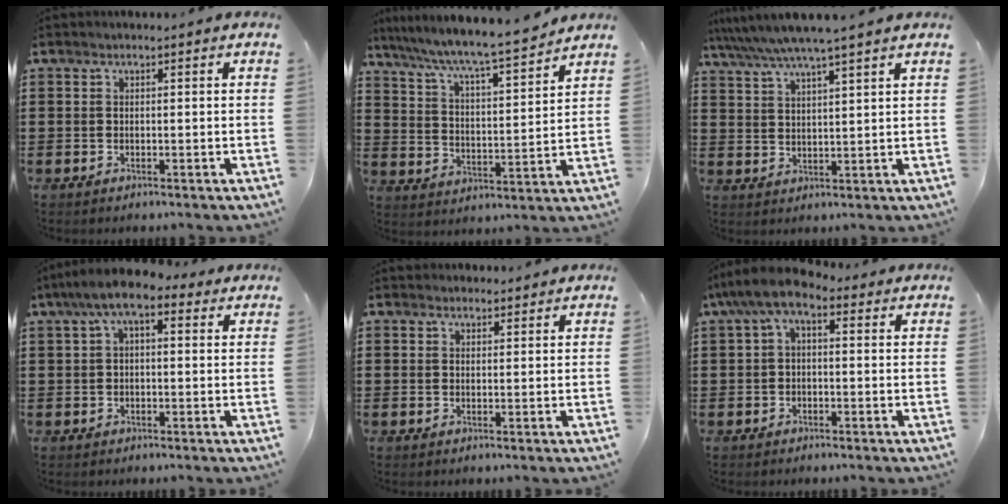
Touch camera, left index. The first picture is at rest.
{"total": 6.4, "force": [5.8, -0.1, 2.7], "torque": [-0.078, -0.040, 0.092]}
{"total": 5.6, "force": [4.8, -0.3, 2.7], "torque": [-0.069, -0.021, 0.084]}
{"total": 6.5, "force": [3.2, 2.2, 5.3], "torque": [-0.107, 0.007, 0.054]}
{"total": 1.8, "force": [1.7, 0.6, 0.0], "torque": [0.004, -0.001, 0.033]}
{"total": 4.6, "force": [1.3, 1.6, 4.1], "torque": [-0.090, -0.002, 0.019]}